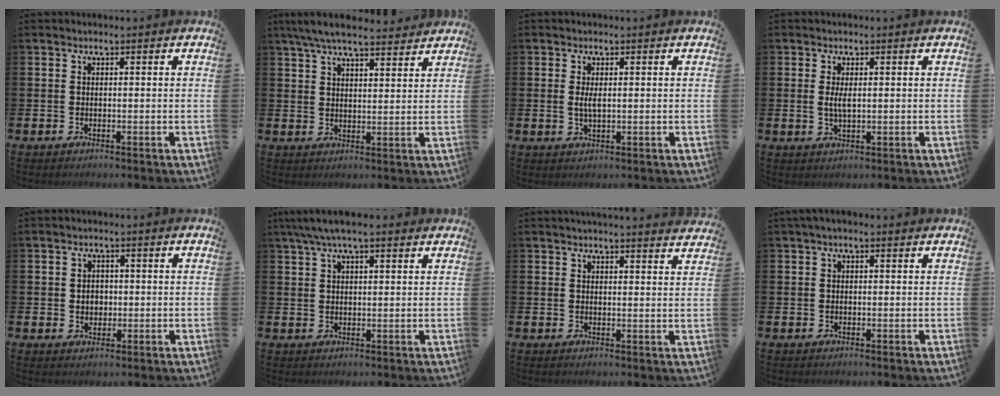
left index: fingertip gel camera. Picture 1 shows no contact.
{"total": 6.7, "force": [6.2, 1.0, 2.4], "torque": [-0.063, -0.020, 0.113]}
{"total": 2.0, "force": [0.3, 0.6, 1.8], "torque": [-0.034, -0.001, 0.004]}
{"total": 2.2, "force": [0.4, 0.7, 2.0], "torque": [-0.038, 0.000, 0.005]}
{"total": 2.1, "force": [0.3, 1.9, 1.0], "torque": [-0.005, 0.003, -0.002]}
{"total": 4.9, "force": [3.7, 1.1, 3.0], "torque": [-0.064, -0.001, 0.067]}
{"total": 2.9, "force": [2.9, -0.2, 0.0], "torque": [-0.003, -0.017, 0.052]}
{"total": 0.9, "force": [0.4, 0.4, 0.7], "torque": [-0.014, 0.005, 0.006]}